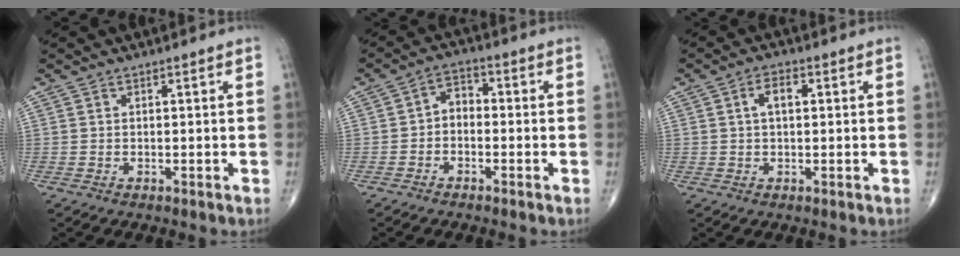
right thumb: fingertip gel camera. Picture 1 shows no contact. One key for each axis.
{"total": 4.0, "fx": -0.9, "fy": 2.9, "fz": 2.6, "tx": -0.029, "ty": 0.024, "tz": -0.032}
{"total": 3.8, "fx": 0.8, "fy": 2.0, "fz": 3.1, "tx": -0.053, "ty": 0.010, "tz": 0.011}